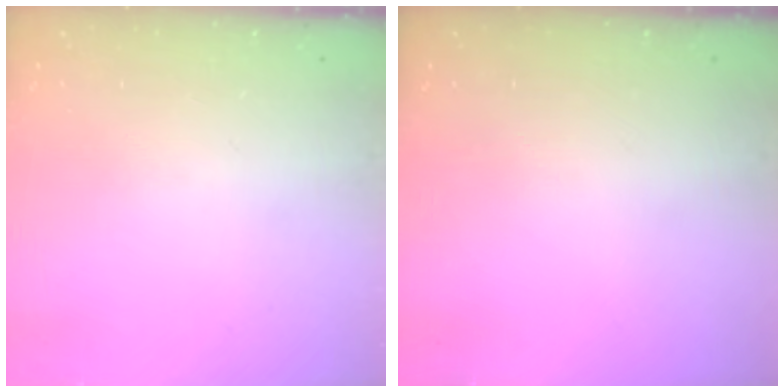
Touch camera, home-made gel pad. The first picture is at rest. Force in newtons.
{"total": 0.0}